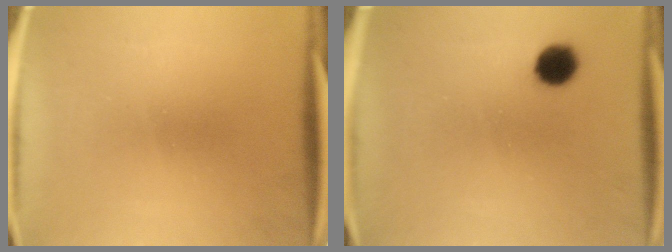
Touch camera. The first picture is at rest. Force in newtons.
{"total": 5.1}